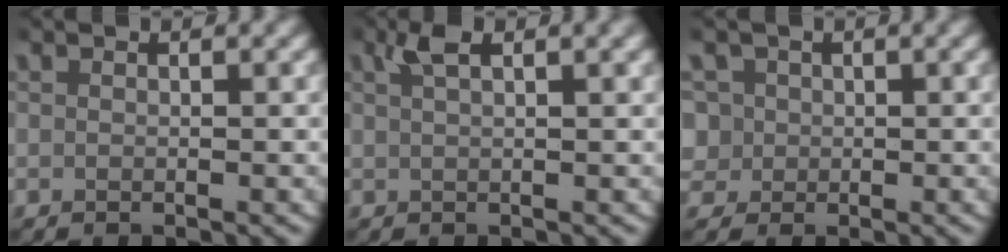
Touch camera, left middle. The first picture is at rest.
{"total": 2.5, "force": [1.6, 0.4, 1.9], "torque": [-0.032, 0.013, 0.026]}
{"total": 5.2, "force": [0.3, 4.9, 1.7], "torque": [-0.055, -0.015, 0.008]}